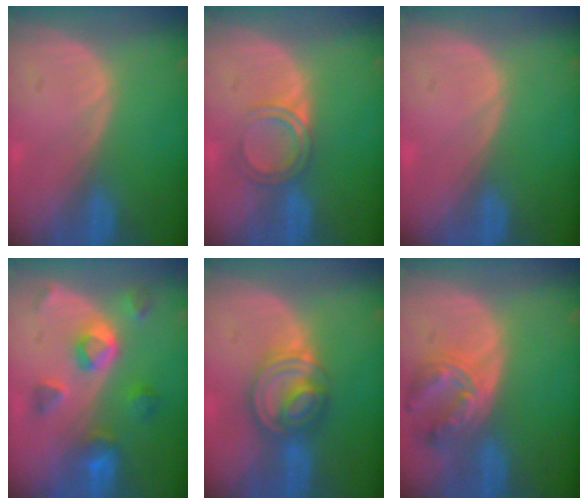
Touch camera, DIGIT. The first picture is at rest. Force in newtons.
{"total": 3.7, "press": 3.6, "slide": 0.3}
{"total": 0.0}
{"total": 7.7, "press": 6.8, "slide": 3.5}
{"total": 7.6, "press": 6.6, "slide": 3.8}
{"total": 7.9, "press": 6.9, "slide": 3.8}